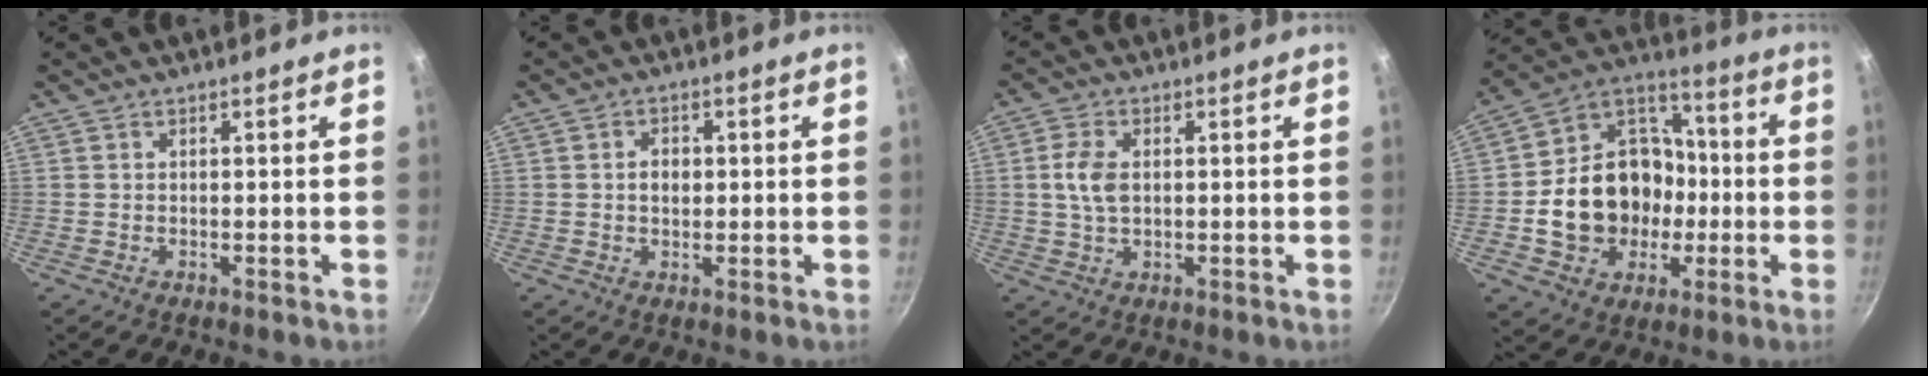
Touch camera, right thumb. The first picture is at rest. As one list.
[{"total": 3.0, "force": [0.2, 2.3, 2.0], "torque": [-0.018, 0.004, 0.002]}, {"total": 5.4, "force": [0.6, 3.3, 4.2], "torque": [-0.080, 0.003, 0.010]}, {"total": 20.2, "force": [-2.7, 16.7, 11.1], "torque": [-0.160, 0.052, -0.040]}]